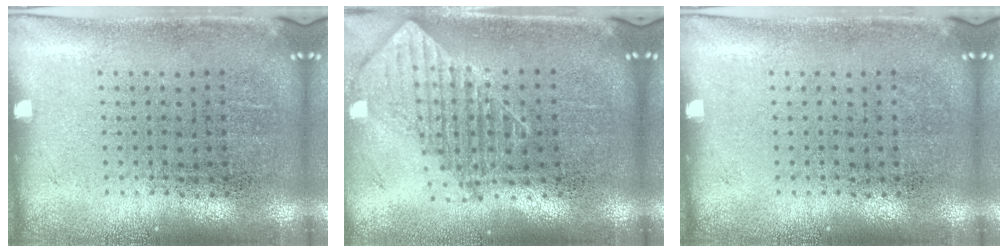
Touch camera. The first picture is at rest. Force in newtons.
{"total": 1.8, "press": 1.4, "slide": 1.2}
{"total": 0.0}